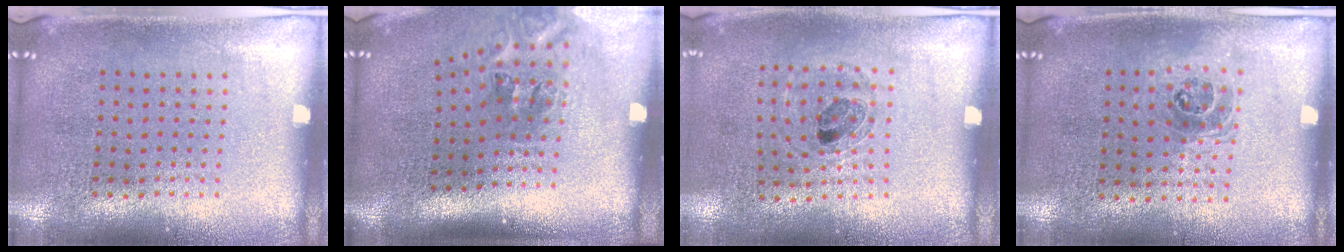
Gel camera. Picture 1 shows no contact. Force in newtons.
{"total": 2.3, "press": 1.4, "slide": 1.8}
{"total": 1.0, "press": 0.9, "slide": 0.4}
{"total": 1.0, "press": 1.0, "slide": 0.3}